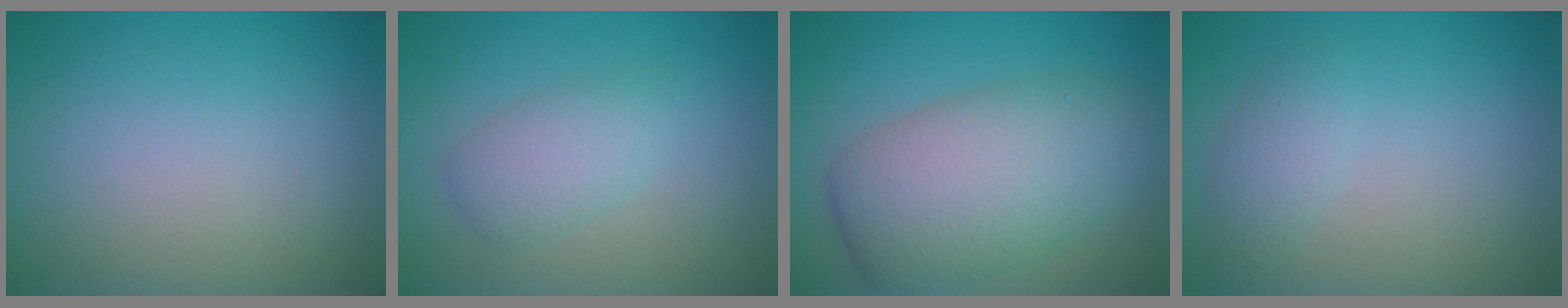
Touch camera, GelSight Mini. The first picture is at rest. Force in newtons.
{"total": 2.7, "press": 2.7, "slide": 0.1}
{"total": 8.3, "press": 8.3, "slide": 0.3}
{"total": 1.6, "press": 1.6, "slide": 0.1}